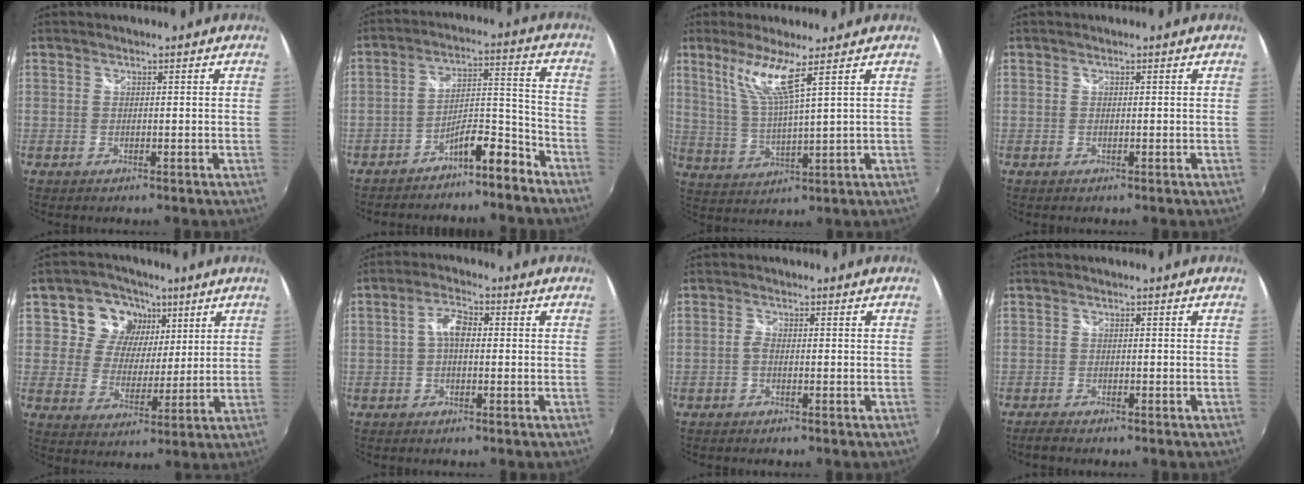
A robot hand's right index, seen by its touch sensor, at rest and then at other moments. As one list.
[{"total": 7.9, "force": [-6.6, 1.3, 4.2], "torque": [-0.069, 0.033, -0.105]}, {"total": 7.6, "force": [4.6, -0.4, 6.0], "torque": [-0.118, -0.005, 0.100]}, {"total": 0.0}, {"total": 10.3, "force": [4.7, 8.5, 3.3], "torque": [-0.064, 0.011, 0.075]}, {"total": 4.0, "force": [0.0, 2.1, 3.4], "torque": [-0.065, 0.015, -0.001]}, {"total": 1.2, "force": [-0.5, 0.5, 1.0], "torque": [-0.023, 0.003, -0.012]}, {"total": 2.2, "force": [-2.0, 0.4, 0.9], "torque": [-0.025, -0.009, -0.037]}]